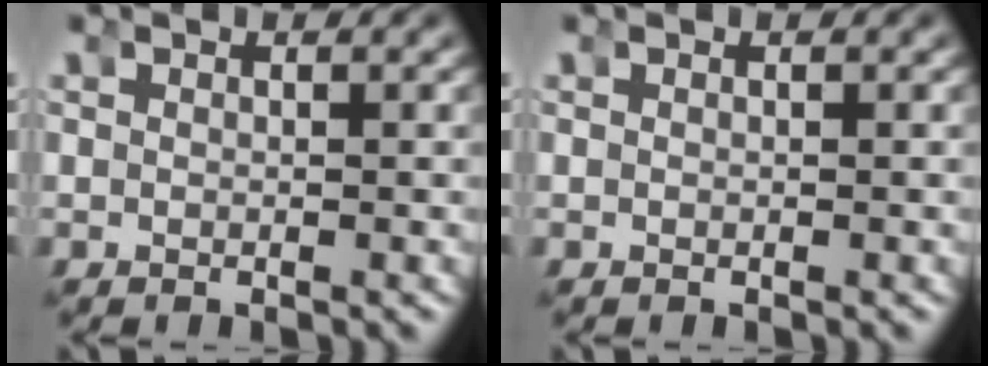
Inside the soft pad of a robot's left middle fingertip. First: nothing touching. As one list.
[{"total": 0.0}]